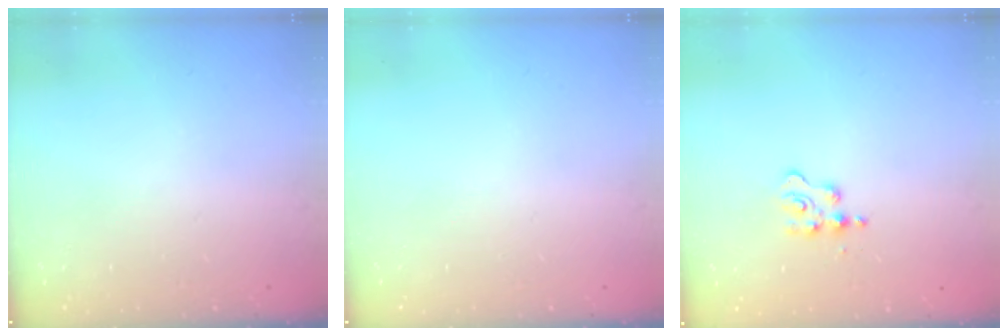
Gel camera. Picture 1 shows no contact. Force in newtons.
{"total": 0.0}
{"total": 4.5, "press": 4.4, "slide": 0.7}